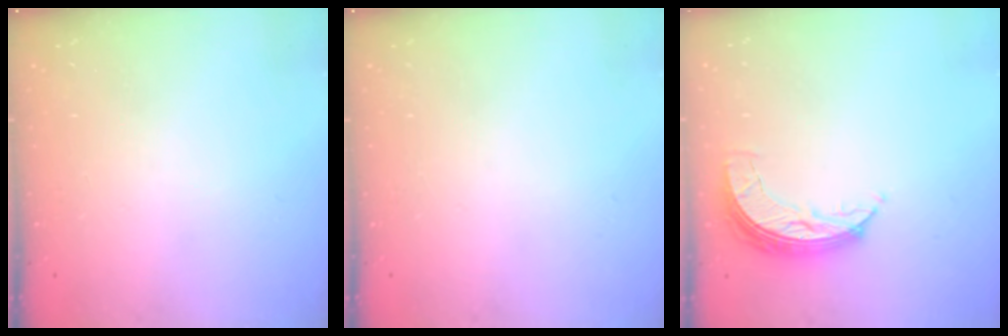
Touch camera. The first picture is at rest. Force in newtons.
{"total": 0.0}
{"total": 7.2, "press": 7.2, "slide": 0.3}